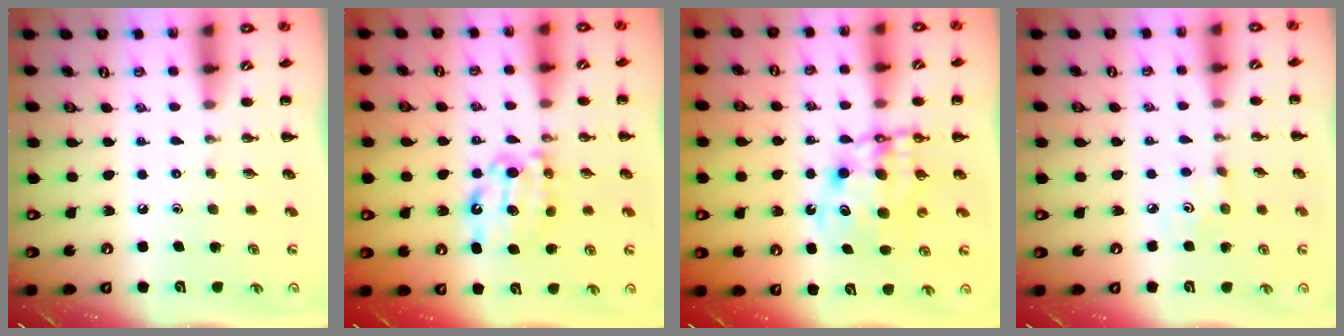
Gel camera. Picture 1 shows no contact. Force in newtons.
{"total": 10.0, "press": 10.0, "slide": 0.8}
{"total": 9.5, "press": 9.2, "slide": 2.6}
{"total": 2.7, "press": 2.7, "slide": 0.3}